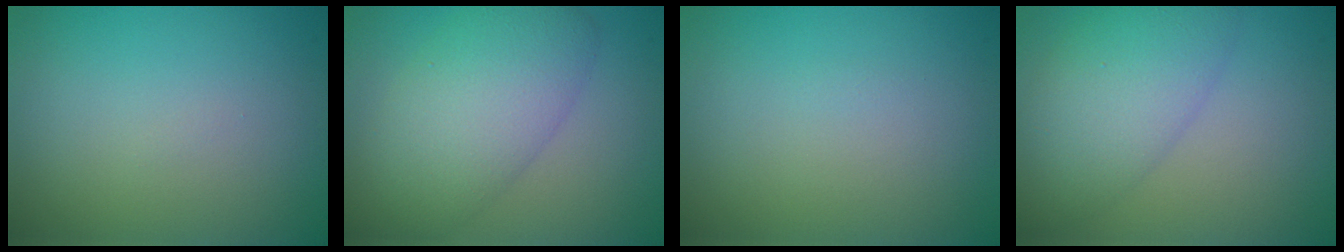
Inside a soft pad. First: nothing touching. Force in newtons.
{"total": 7.4, "press": 7.3, "slide": 0.3}
{"total": 0.0}
{"total": 6.2, "press": 6.2, "slide": 0.2}